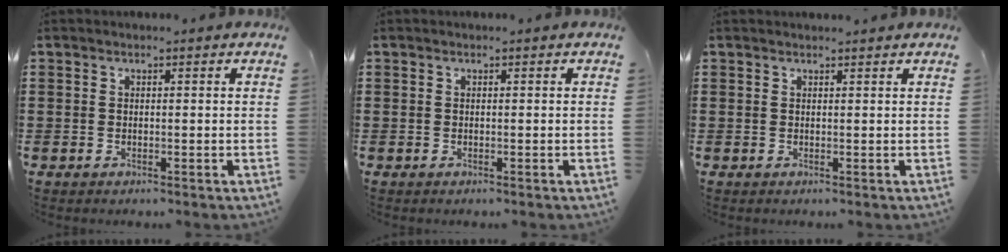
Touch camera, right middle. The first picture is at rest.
{"total": 0.0}
{"total": 0.8, "force": [0.7, -0.2, 0.2], "torque": [-0.004, -0.003, 0.015]}